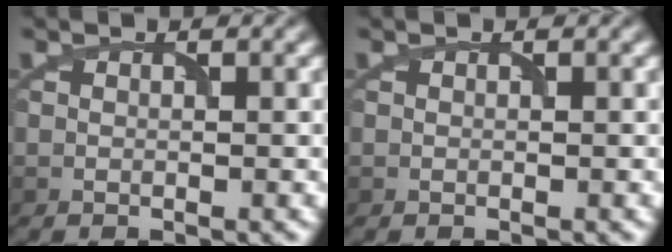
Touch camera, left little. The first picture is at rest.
{"total": 0.0}